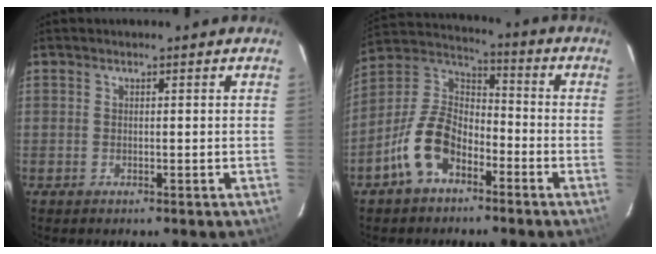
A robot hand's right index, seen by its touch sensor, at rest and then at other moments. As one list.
[{"total": 12.1, "force": [-6.5, 7.3, 7.1], "torque": [-0.149, 0.026, -0.124]}]